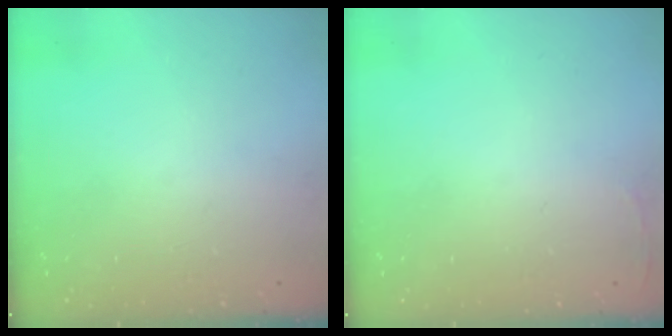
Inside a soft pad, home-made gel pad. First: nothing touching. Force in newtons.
{"total": 2.5, "press": 2.4, "slide": 0.9}